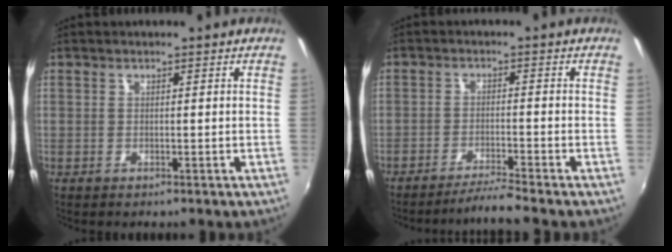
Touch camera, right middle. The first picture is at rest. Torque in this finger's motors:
{"motor_torque": [-0.29, -0.27, 0.10, 0.00]}